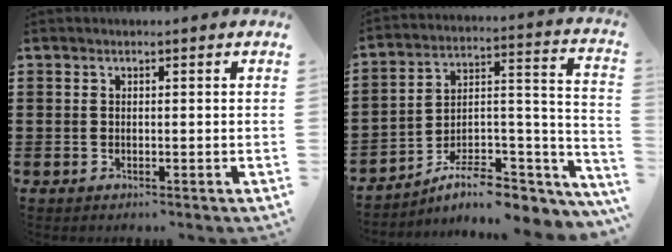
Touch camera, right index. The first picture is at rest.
{"total": 7.8, "force": [-5.6, 3.4, 4.3], "torque": [-0.070, 0.005, -0.102]}